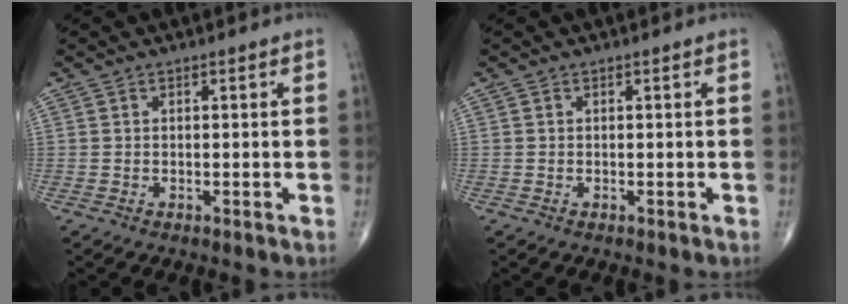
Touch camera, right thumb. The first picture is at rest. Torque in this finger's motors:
{"motor_torque": [-0.07, -0.29, -0.21, 0.07, 0.00]}